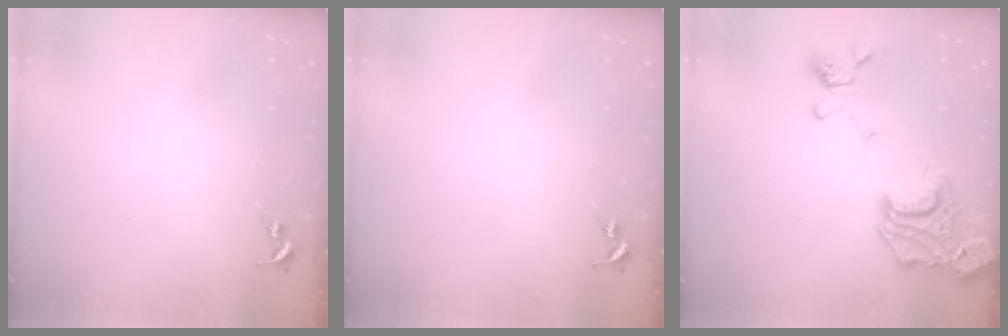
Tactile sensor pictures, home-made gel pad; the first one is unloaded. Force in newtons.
{"total": 0.0}
{"total": 20.9, "press": 20.7, "slide": 2.1}